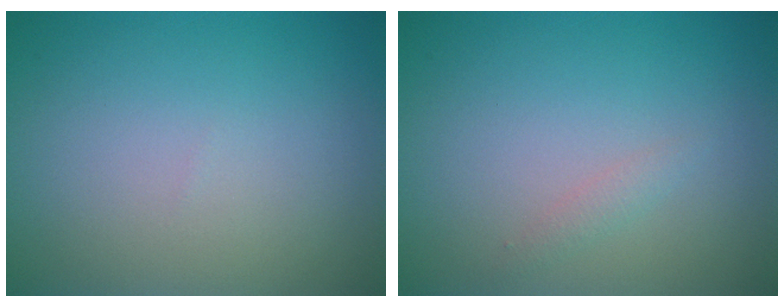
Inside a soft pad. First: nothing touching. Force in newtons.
{"total": 0.8, "press": 0.8, "slide": 0.1}